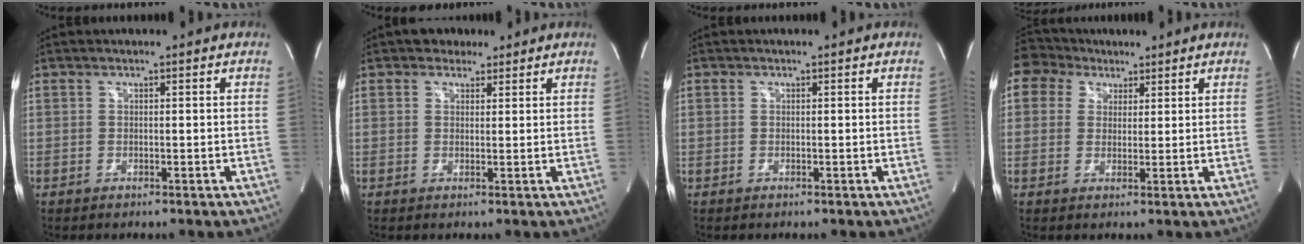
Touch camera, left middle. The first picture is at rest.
{"total": 2.6, "force": [1.9, 1.7, 0.4], "torque": [-0.006, 0.011, 0.027]}
{"total": 0.0}
{"total": 6.1, "force": [4.0, 4.6, 0.6], "torque": [-0.020, 0.035, 0.077]}